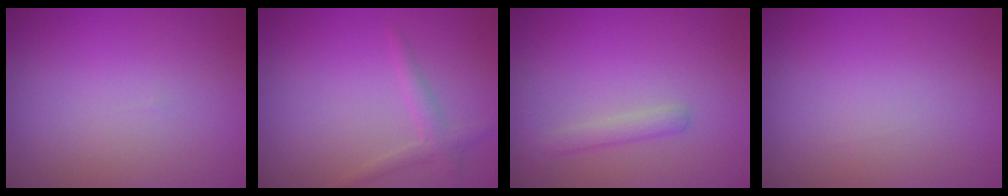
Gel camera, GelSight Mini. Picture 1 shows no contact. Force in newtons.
{"total": 1.6, "press": 1.6, "slide": 0.1}
{"total": 1.6, "press": 1.6, "slide": 0.1}
{"total": 0.0}